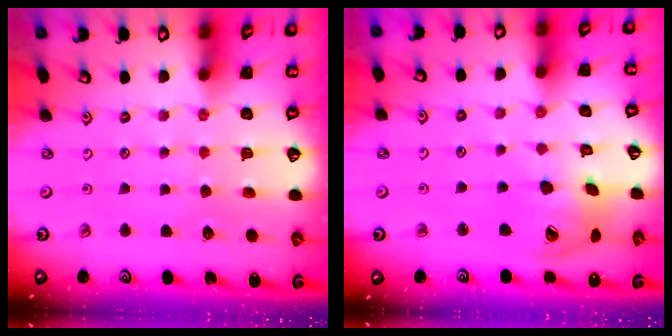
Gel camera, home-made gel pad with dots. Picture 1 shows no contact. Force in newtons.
{"total": 16.1, "press": 15.9, "slide": 2.6}